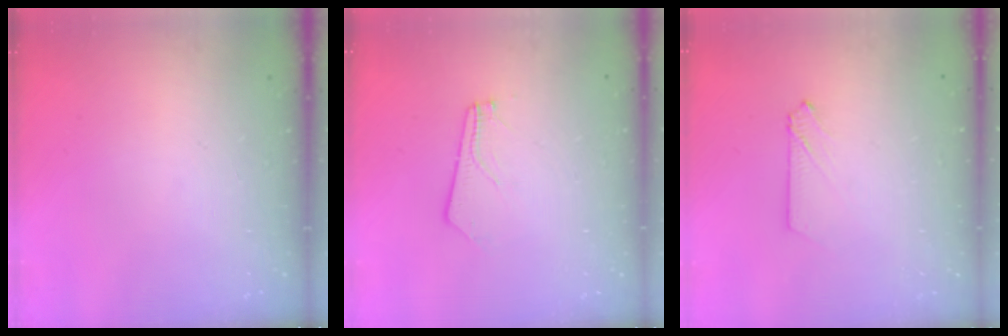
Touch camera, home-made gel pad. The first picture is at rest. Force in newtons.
{"total": 2.7, "press": 2.7, "slide": 0.4}
{"total": 2.6, "press": 2.6, "slide": 0.3}